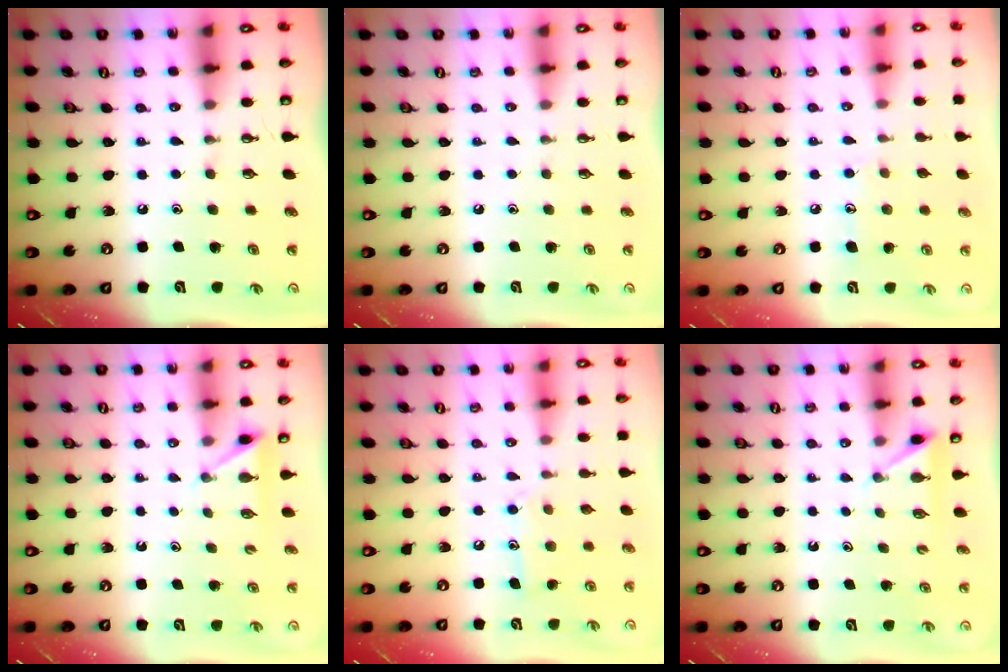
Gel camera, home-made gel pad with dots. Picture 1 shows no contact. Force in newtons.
{"total": 0.0}
{"total": 8.9, "press": 8.9, "slide": 0.5}
{"total": 3.0, "press": 2.9, "slide": 0.4}
{"total": 10.2, "press": 10.2, "slide": 0.7}
{"total": 3.0, "press": 2.9, "slide": 0.4}